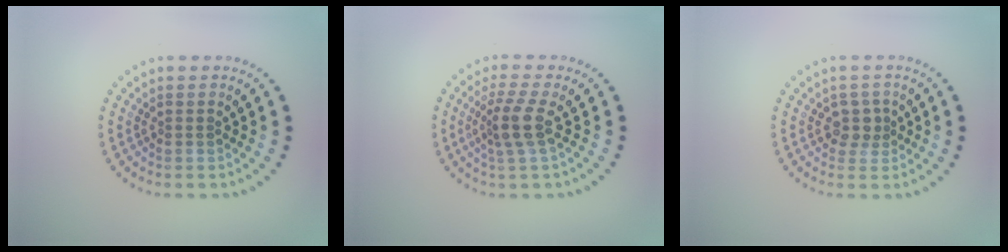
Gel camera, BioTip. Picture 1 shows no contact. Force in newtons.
{"total": 2.8, "press": 2.2, "slide": 1.8}
{"total": 1.8, "press": 1.5, "slide": 1.0}